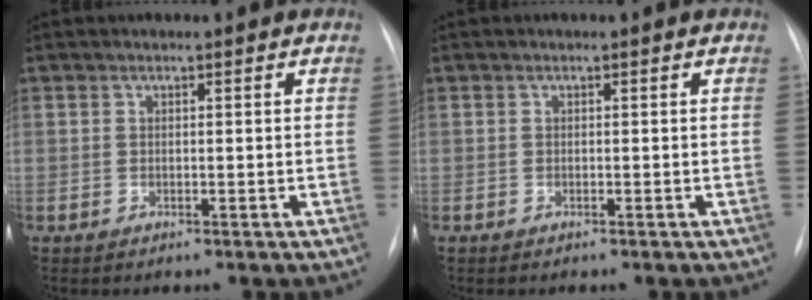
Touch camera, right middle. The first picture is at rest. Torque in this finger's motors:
{"motor_torque": [0.18, 0.06, -0.03, -0.04]}